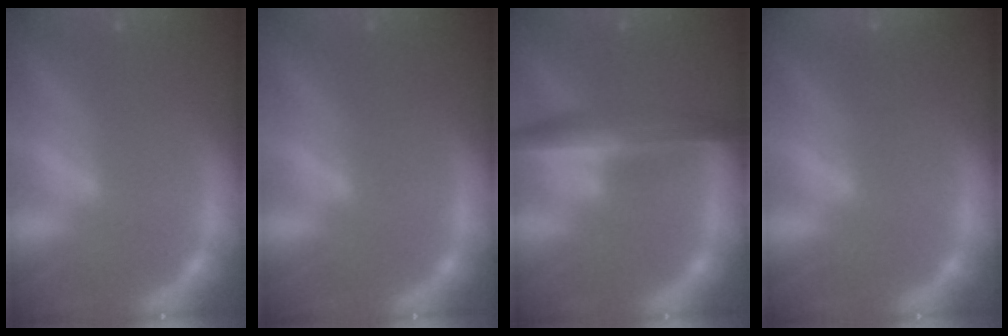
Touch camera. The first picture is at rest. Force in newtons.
{"total": 0.0}
{"total": 5.5}
{"total": 4.4}